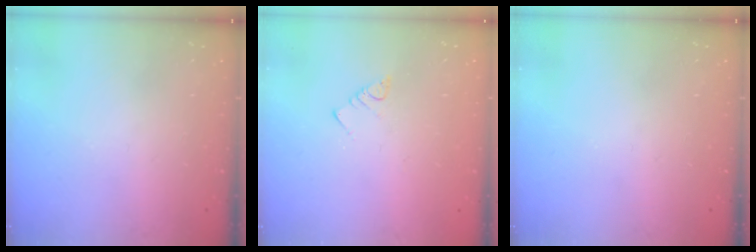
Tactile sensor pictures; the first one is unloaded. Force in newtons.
{"total": 2.5, "press": 2.5, "slide": 0.4}
{"total": 0.0}